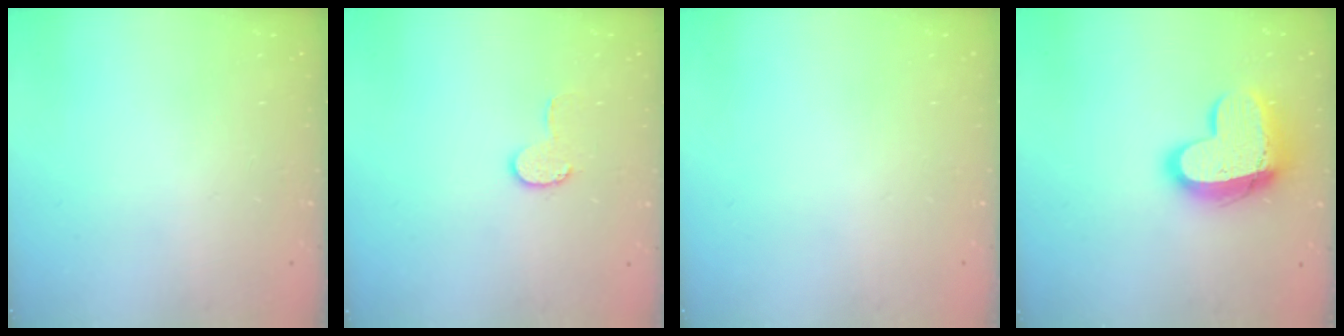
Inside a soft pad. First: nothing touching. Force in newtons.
{"total": 6.4, "press": 6.4, "slide": 0.6}
{"total": 0.0}
{"total": 16.9, "press": 16.8, "slide": 1.4}